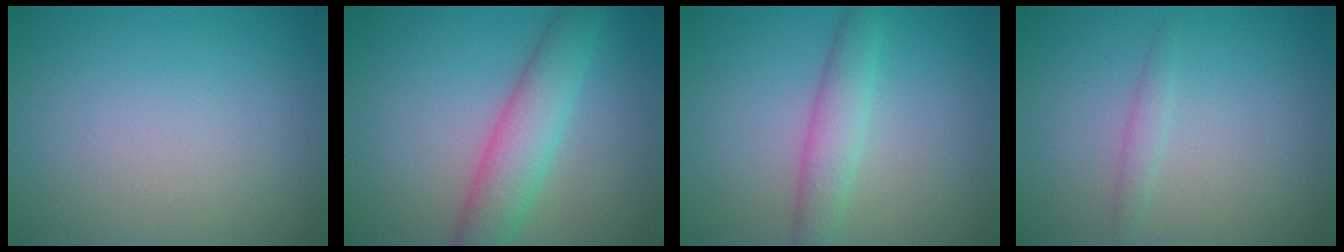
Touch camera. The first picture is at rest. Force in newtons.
{"total": 4.9, "press": 4.9, "slide": 0.0}
{"total": 2.9, "press": 2.9, "slide": 0.2}
{"total": 1.0, "press": 1.0, "slide": 0.1}